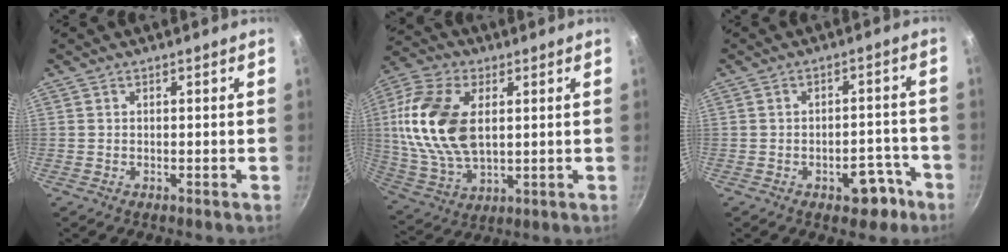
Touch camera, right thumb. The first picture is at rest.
{"total": 18.3, "force": [3.1, 10.8, 14.4], "torque": [-0.276, -0.004, 0.060]}
{"total": 6.7, "force": [-3.6, 3.9, 4.2], "torque": [-0.016, 0.038, -0.038]}